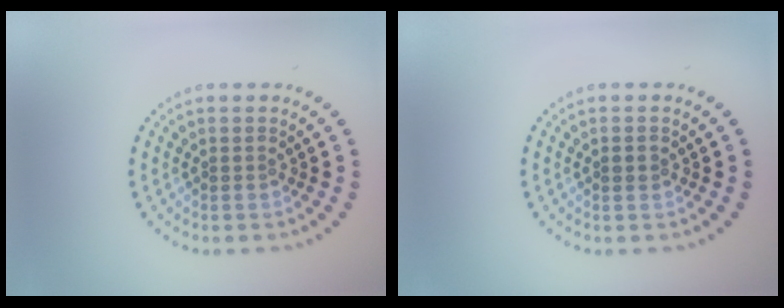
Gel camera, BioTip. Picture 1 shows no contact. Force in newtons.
{"total": 0.8, "press": 0.8, "slide": 0.2}